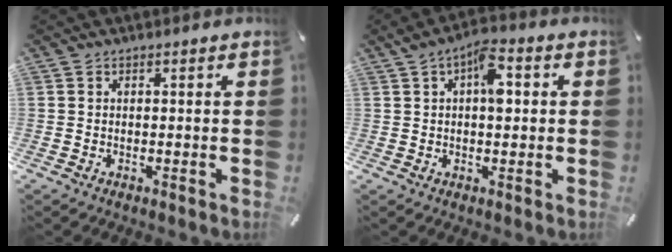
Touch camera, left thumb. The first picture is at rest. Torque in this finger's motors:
{"motor_torque": [1.32, 1.51, 0.67, -0.80, 0.29]}